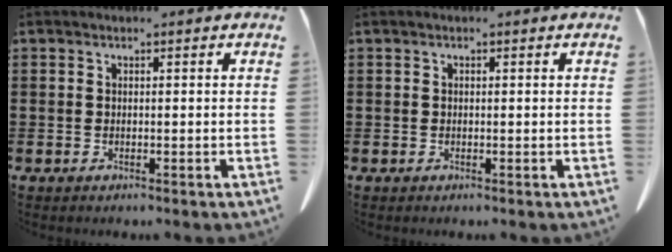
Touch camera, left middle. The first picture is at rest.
{"total": 0.0}